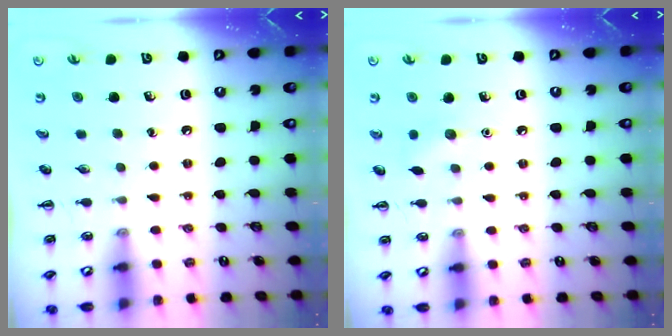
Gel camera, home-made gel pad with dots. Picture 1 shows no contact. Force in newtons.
{"total": 5.4, "press": 5.2, "slide": 1.4}